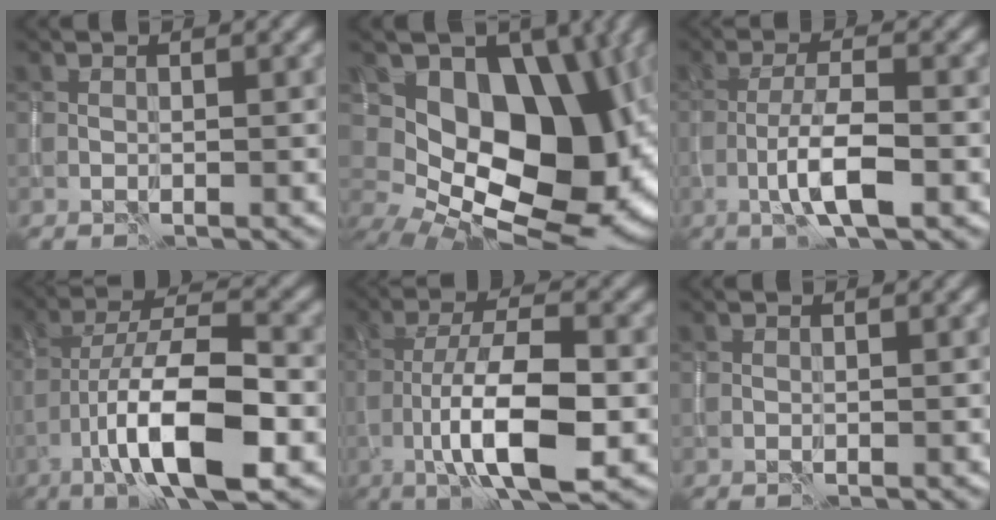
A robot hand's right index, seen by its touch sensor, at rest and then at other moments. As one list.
[{"total": 15.9, "force": [1.7, 10.9, 11.4], "torque": [-0.143, -0.011, 0.040]}, {"total": 4.9, "force": [-2.0, 1.1, 4.3], "torque": [-0.078, 0.004, -0.041]}, {"total": 10.6, "force": [-4.5, 3.1, 9.1], "torque": [-0.155, 0.009, -0.083]}, {"total": 9.3, "force": [-3.0, 2.7, 8.4], "torque": [-0.137, 0.007, -0.058]}, {"total": 0.0}]